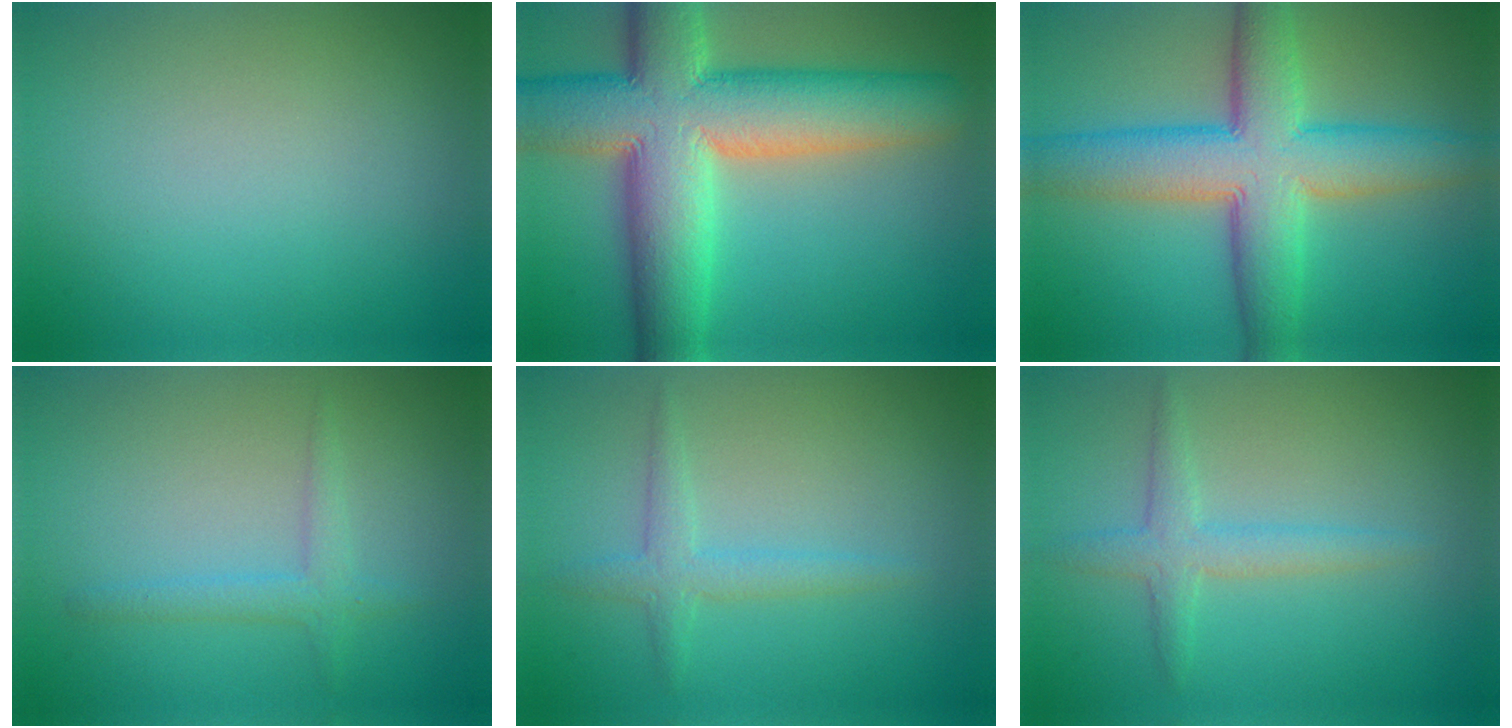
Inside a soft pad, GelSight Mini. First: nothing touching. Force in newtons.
{"total": 13.8, "press": 13.7, "slide": 0.9}
{"total": 9.3, "press": 9.3, "slide": 0.3}
{"total": 1.7, "press": 1.7, "slide": 0.0}
{"total": 2.1, "press": 2.1, "slide": 0.1}
{"total": 2.5, "press": 2.5, "slide": 0.0}